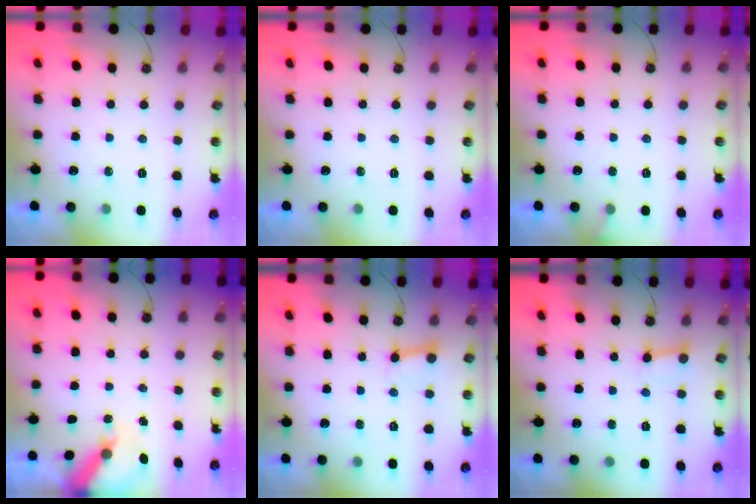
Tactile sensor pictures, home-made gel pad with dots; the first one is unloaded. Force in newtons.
{"total": 0.0}
{"total": 4.5, "press": 4.5, "slide": 0.2}
{"total": 6.5, "press": 6.4, "slide": 0.7}
{"total": 5.8, "press": 5.8, "slide": 0.5}
{"total": 2.6, "press": 2.6, "slide": 0.3}